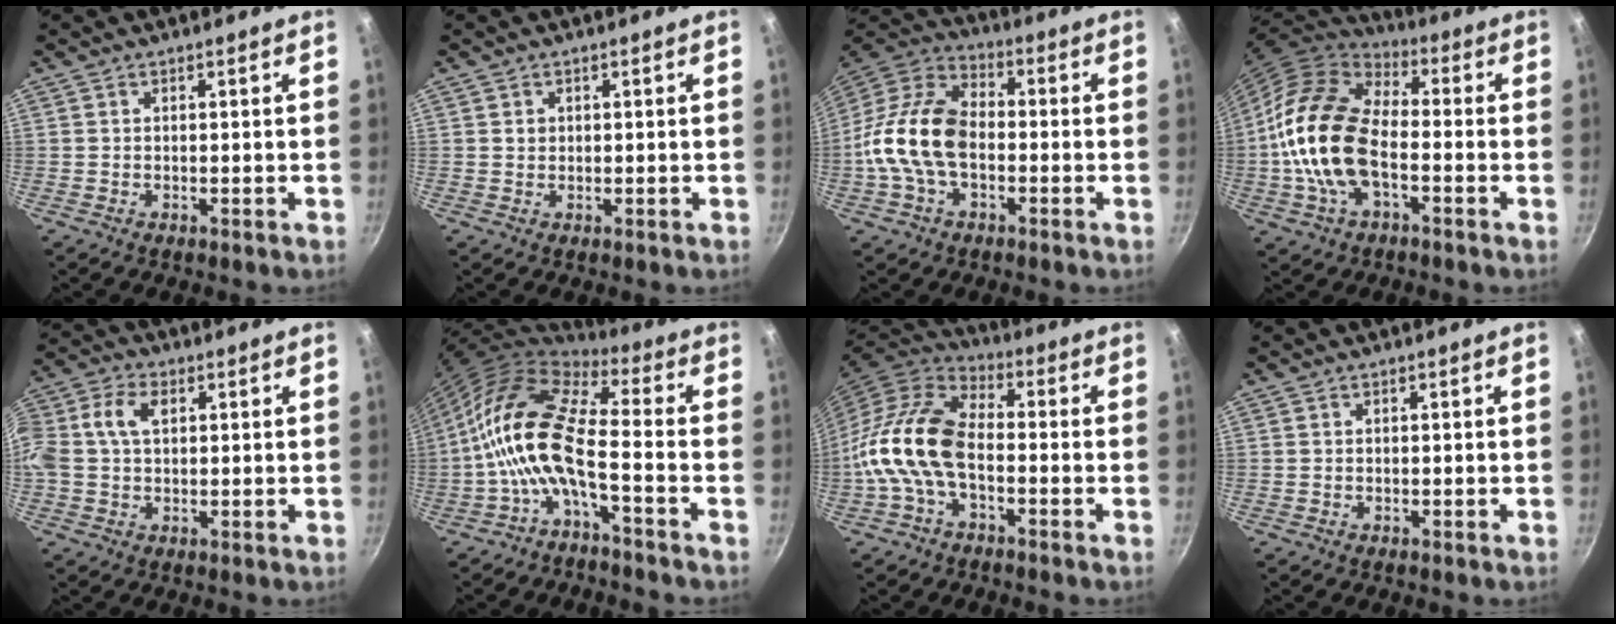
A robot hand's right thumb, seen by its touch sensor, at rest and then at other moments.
{"total": 1.1, "force": [0.3, 1.0, 0.4], "torque": [-0.004, 0.002, 0.005]}
{"total": 15.7, "force": [-2.4, 9.7, 12.1], "torque": [-0.210, 0.039, -0.065]}
{"total": 18.8, "force": [-3.2, 10.6, 15.1], "torque": [-0.272, 0.032, -0.073]}
{"total": 11.4, "force": [2.0, 7.8, 8.1], "torque": [-0.171, 0.033, 0.025]}
{"total": 13.7, "force": [-3.3, 4.7, 12.4], "torque": [-0.246, 0.042, -0.079]}
{"total": 13.7, "force": [-3.1, 7.8, 10.8], "torque": [-0.203, 0.038, -0.075]}
{"total": 0.0}